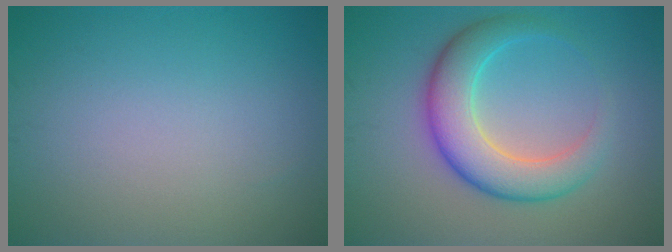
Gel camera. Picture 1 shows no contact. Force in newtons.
{"total": 6.0, "press": 6.0, "slide": 0.2}